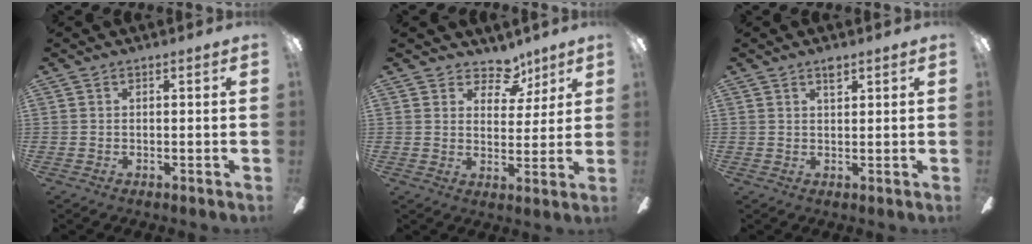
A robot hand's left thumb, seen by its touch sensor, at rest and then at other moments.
{"total": 8.6, "force": [5.8, 5.2, 3.5], "torque": [-0.042, -0.033, 0.101]}
{"total": 2.2, "force": [1.6, 0.8, 1.2], "torque": [-0.019, -0.001, 0.027]}